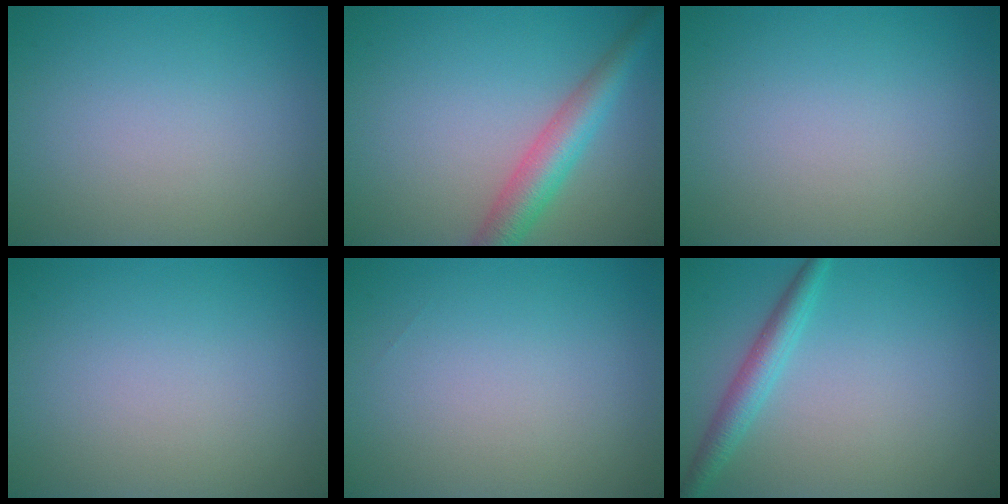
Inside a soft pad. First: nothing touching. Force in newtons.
{"total": 4.5, "press": 4.5, "slide": 0.2}
{"total": 0.0}
{"total": 0.0}
{"total": 0.0}
{"total": 2.6, "press": 2.6, "slide": 0.1}